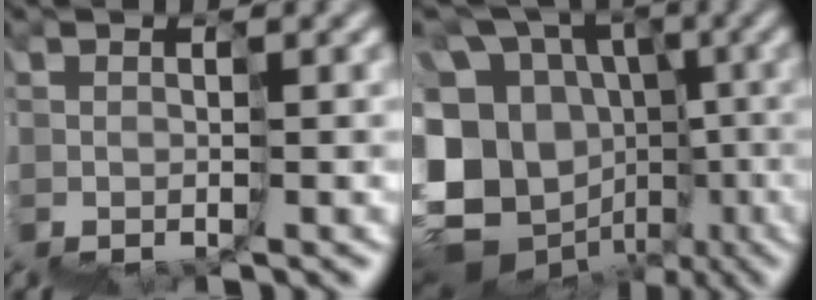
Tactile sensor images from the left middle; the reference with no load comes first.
{"total": 12.2, "force": [-2.2, 11.3, 4.0], "torque": [-0.111, 0.027, -0.027]}